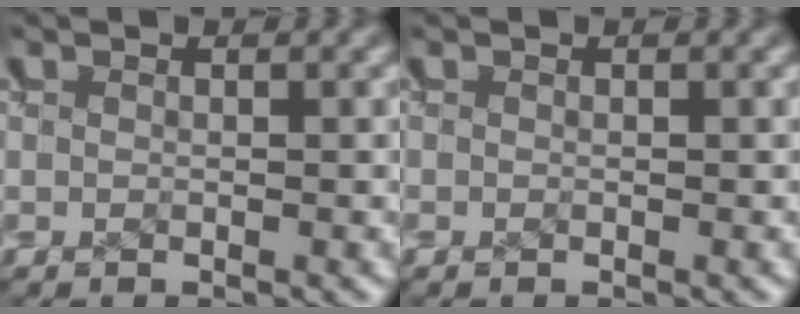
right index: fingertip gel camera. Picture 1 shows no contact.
{"total": 0.0}